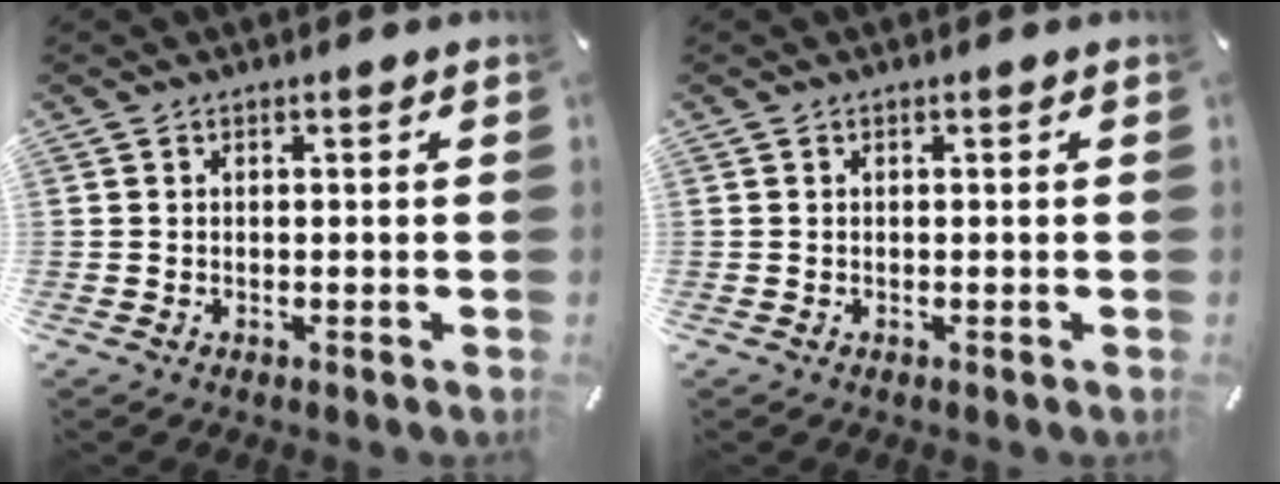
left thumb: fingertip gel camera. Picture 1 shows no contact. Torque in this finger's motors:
{"motor_torque": [0.03, 0.16, -0.15, -0.20, 0.04]}